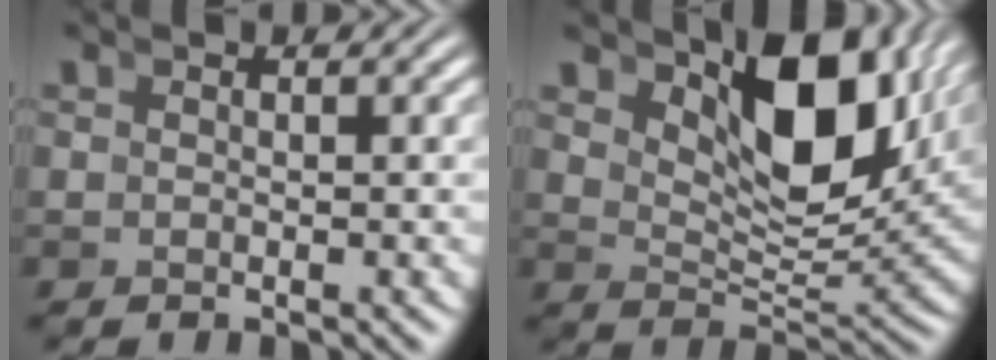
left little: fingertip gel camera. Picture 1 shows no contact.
{"total": 8.2, "force": [4.5, 2.7, 6.3], "torque": [-0.090, 0.002, 0.069]}